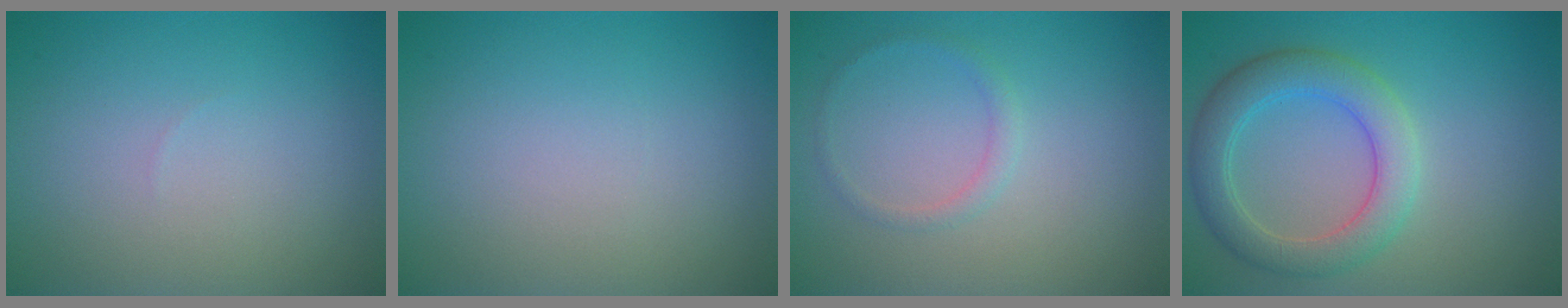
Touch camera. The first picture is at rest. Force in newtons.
{"total": 0.0}
{"total": 1.0, "press": 1.0, "slide": 0.1}
{"total": 4.8, "press": 4.8, "slide": 0.4}